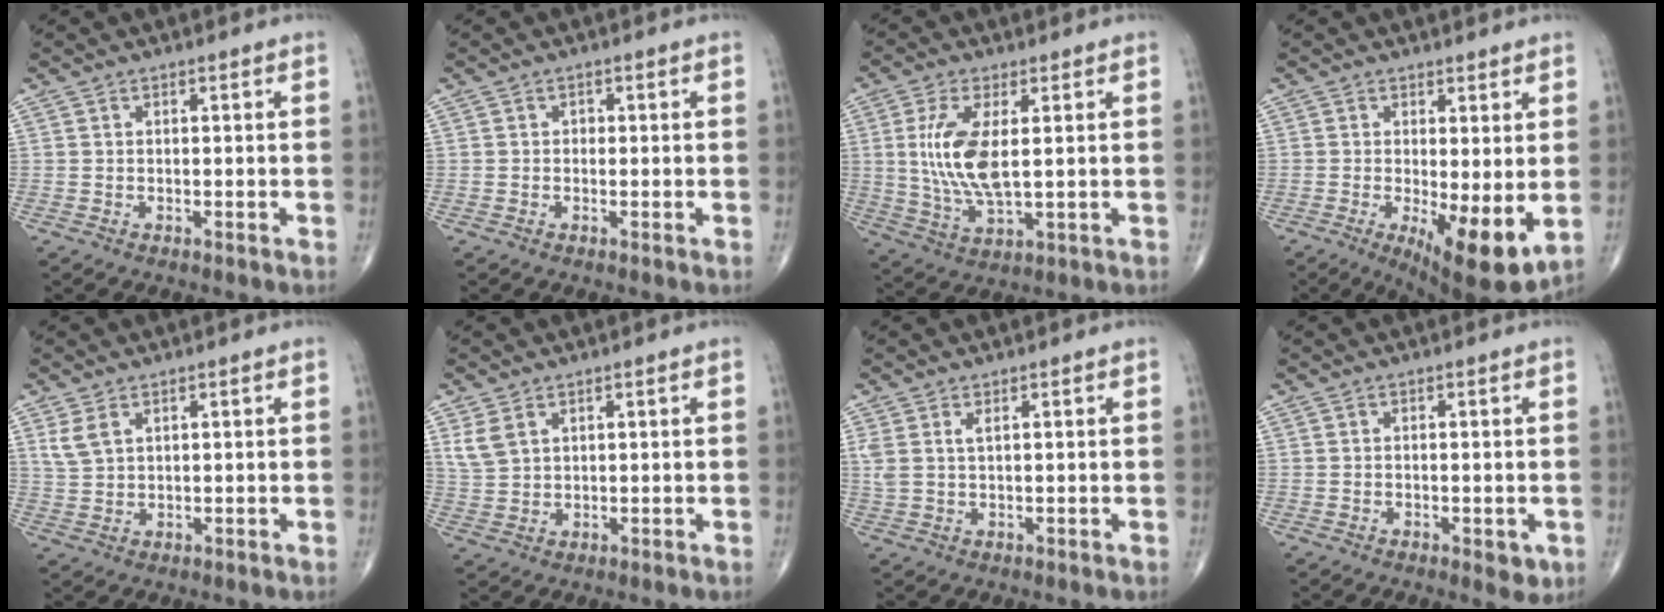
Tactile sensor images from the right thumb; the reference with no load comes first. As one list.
[{"total": 0.7, "force": [0.0, 0.6, 0.3], "torque": [0.003, 0.003, -0.003]}, {"total": 11.0, "force": [1.5, 4.3, 10.0], "torque": [-0.216, -0.016, 0.035]}, {"total": 10.5, "force": [-1.5, 3.1, 9.9], "torque": [-0.148, -0.029, -0.015]}, {"total": 3.5, "force": [1.9, 2.0, 2.2], "torque": [-0.048, -0.001, 0.048]}, {"total": 4.2, "force": [2.2, 2.6, 2.4], "torque": [-0.047, -0.005, 0.055]}, {"total": 2.8, "force": [1.2, 1.1, 2.3], "torque": [-0.058, 0.010, 0.034]}, {"total": 2.8, "force": [-0.8, 1.3, 2.3], "torque": [-0.021, -0.005, -0.006]}]